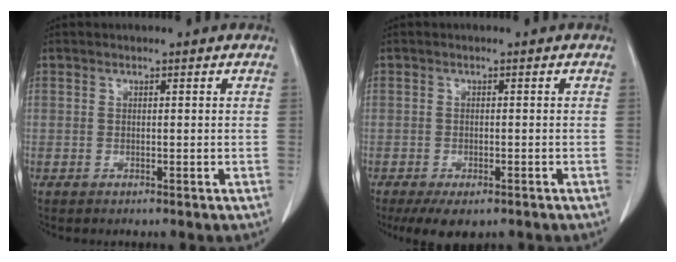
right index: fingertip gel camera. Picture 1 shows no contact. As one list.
[{"total": 5.4, "force": [-3.7, 2.4, 3.1], "torque": [-0.045, -0.008, -0.054]}]